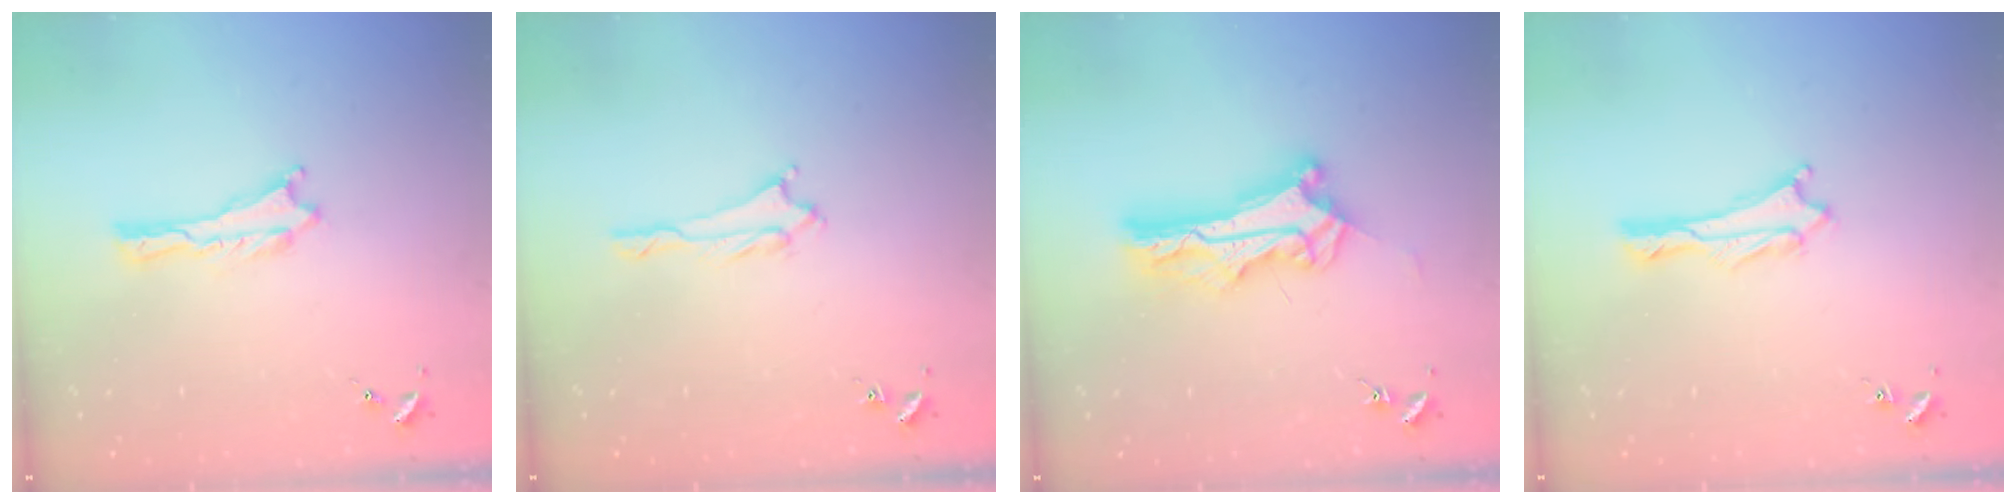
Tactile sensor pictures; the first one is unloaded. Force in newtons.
{"total": 1.6, "press": 1.6, "slide": 0.1}
{"total": 9.7, "press": 9.7, "slide": 0.8}
{"total": 1.9, "press": 1.9, "slide": 0.1}